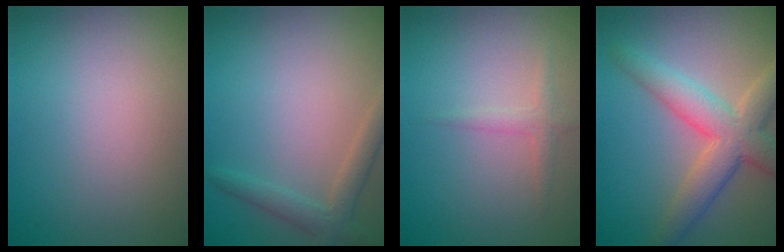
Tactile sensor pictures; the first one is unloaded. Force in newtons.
{"total": 2.5, "press": 2.5, "slide": 0.2}
{"total": 1.3, "press": 1.3, "slide": 0.0}
{"total": 6.0, "press": 6.0, "slide": 0.5}